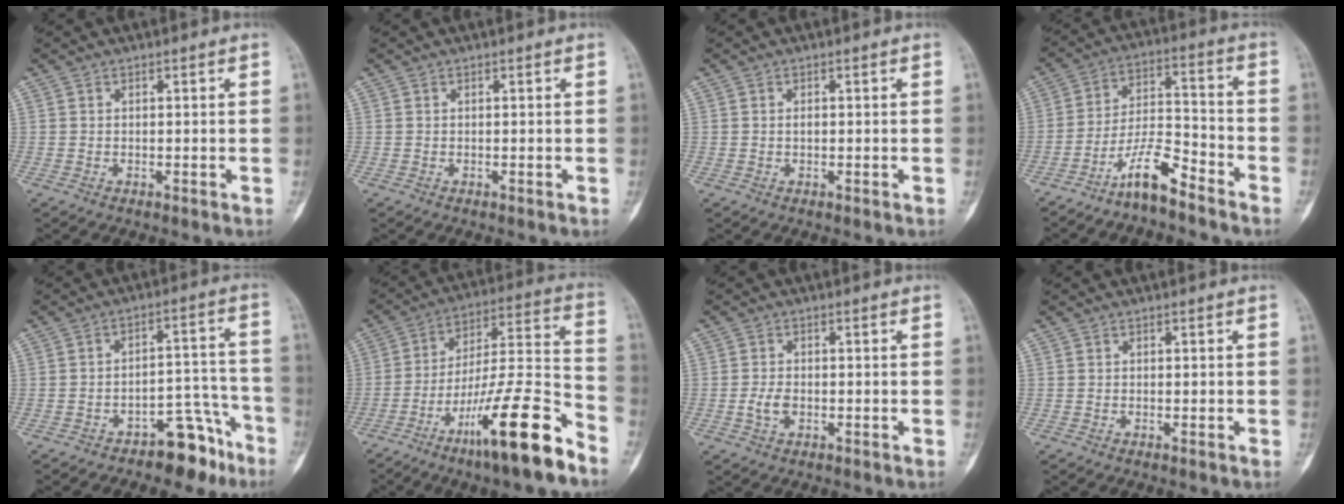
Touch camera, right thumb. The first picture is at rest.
{"total": 0.0}
{"total": 0.6, "force": [0.0, 0.3, 0.5], "torque": [-0.008, 0.001, -0.001]}
{"total": 9.3, "force": [-7.1, 2.2, 5.6], "torque": [-0.104, 0.069, -0.134]}
{"total": 9.2, "force": [-6.6, 4.4, 4.7], "torque": [-0.031, 0.087, -0.098]}
{"total": 21.3, "force": [-12.9, 3.0, 16.6], "torque": [-0.292, 0.071, -0.217]}
{"total": 2.8, "force": [-0.7, 1.7, 2.1], "torque": [-0.042, 0.006, -0.015]}
{"total": 0.0}